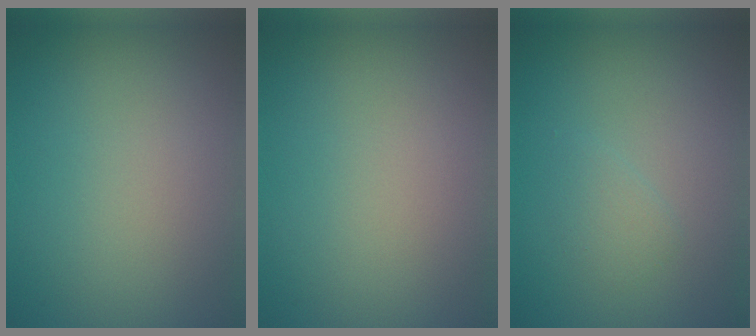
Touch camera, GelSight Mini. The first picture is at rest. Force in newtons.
{"total": 0.0}
{"total": 1.1, "press": 1.1, "slide": 0.1}